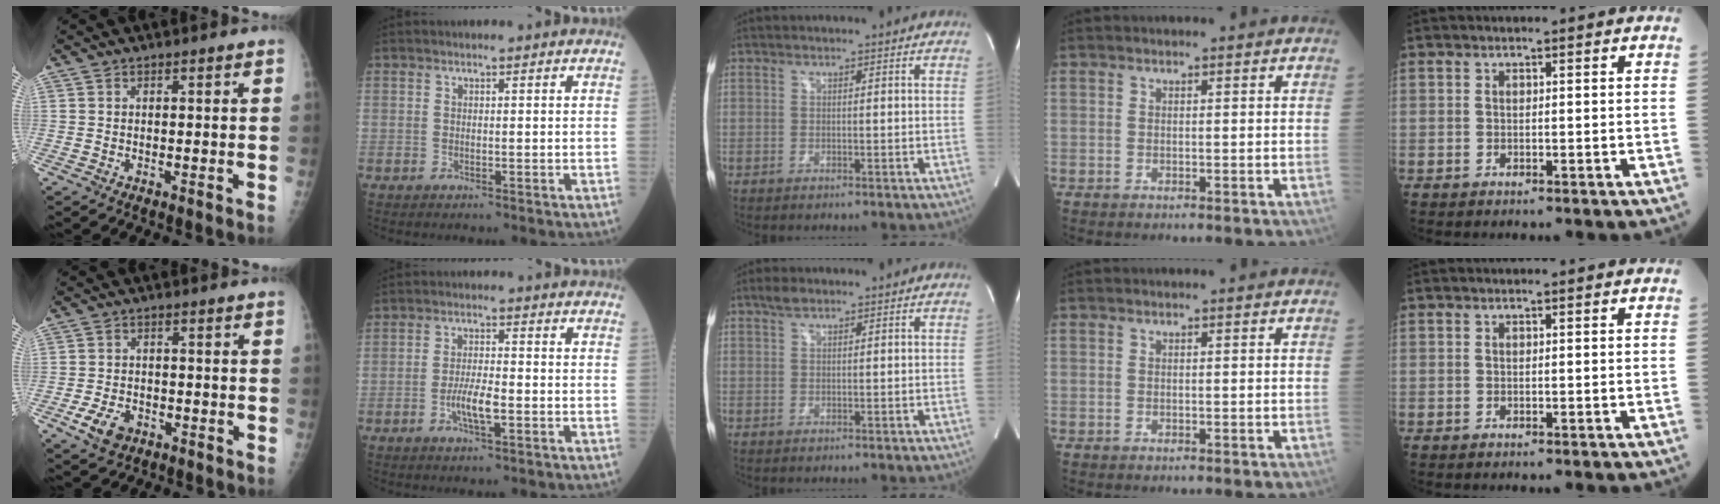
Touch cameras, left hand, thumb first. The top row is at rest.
{"thumb": {"total": 5.2, "force": [-2.4, 3.4, 3.0], "torque": [-0.054, 0.007, -0.039]}, "index": {"total": 4.3, "force": [-1.4, 0.8, 3.9], "torque": [-0.079, -0.001, -0.027]}, "middle": {"total": 1.6, "force": [1.2, 0.6, 0.9], "torque": [-0.022, 0.009, 0.025]}}